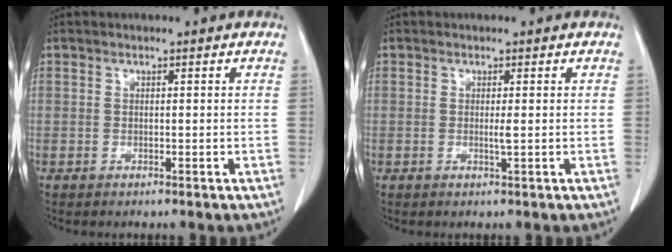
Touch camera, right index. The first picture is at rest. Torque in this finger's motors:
{"motor_torque": [0.54, 0.20, 0.13, 0.06]}